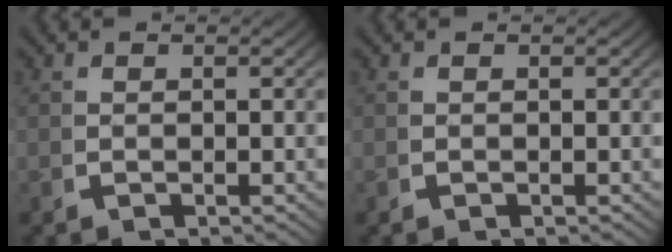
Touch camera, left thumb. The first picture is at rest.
{"total": 0.0}